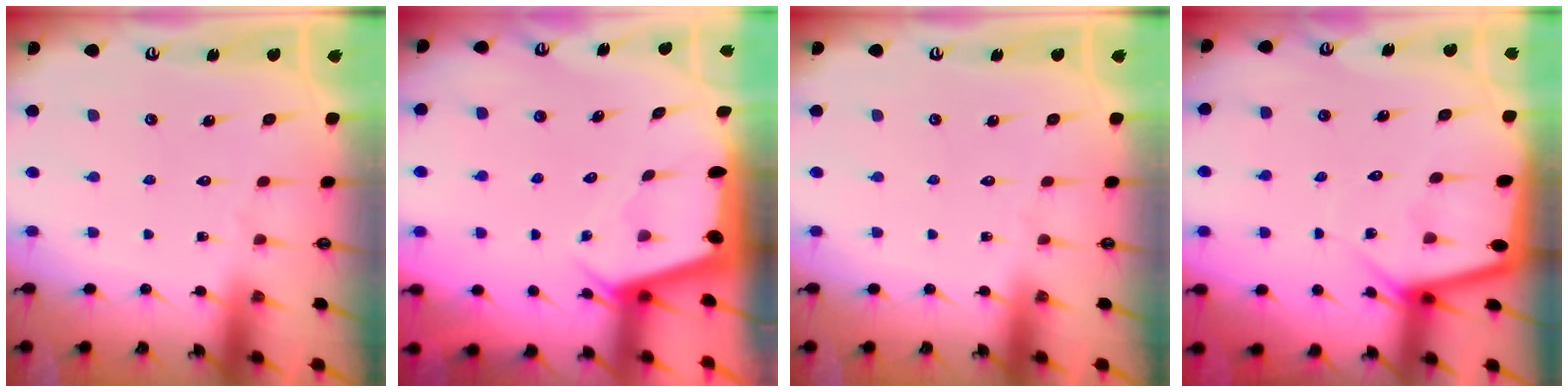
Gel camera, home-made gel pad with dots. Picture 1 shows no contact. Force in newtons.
{"total": 2.5, "press": 2.5, "slide": 0.3}
{"total": 0.0}
{"total": 5.2, "press": 5.2, "slide": 0.4}